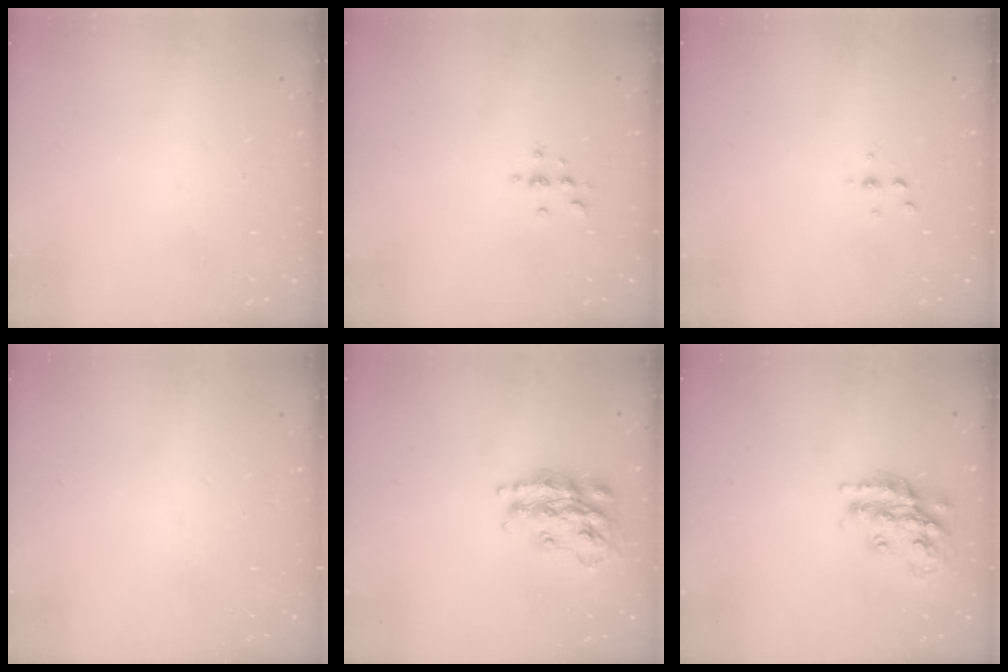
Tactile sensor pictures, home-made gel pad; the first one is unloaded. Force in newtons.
{"total": 2.9, "press": 2.9, "slide": 0.4}
{"total": 2.6, "press": 2.6, "slide": 0.3}
{"total": 0.0}
{"total": 17.5, "press": 17.5, "slide": 1.0}
{"total": 17.5, "press": 17.5, "slide": 1.3}